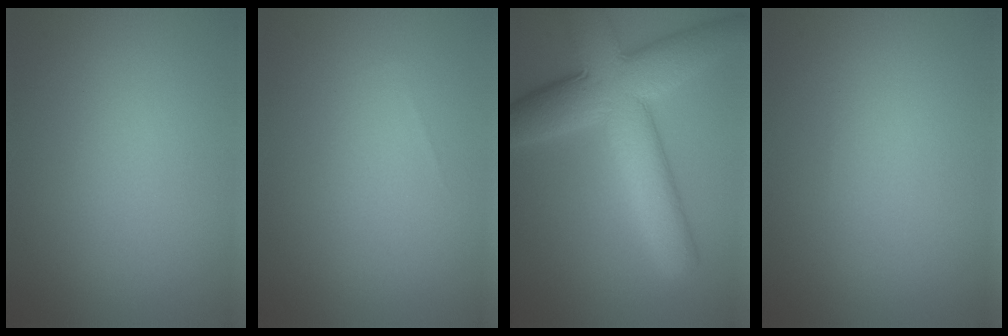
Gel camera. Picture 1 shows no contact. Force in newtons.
{"total": 0.0}
{"total": 10.0, "press": 10.0, "slide": 0.7}
{"total": 0.0}